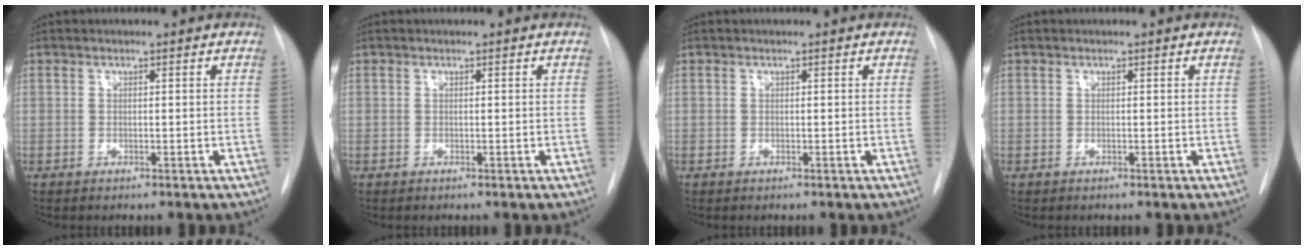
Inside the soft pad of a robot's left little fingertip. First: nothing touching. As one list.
[{"total": 0.0}, {"total": 0.0}, {"total": 0.0}]